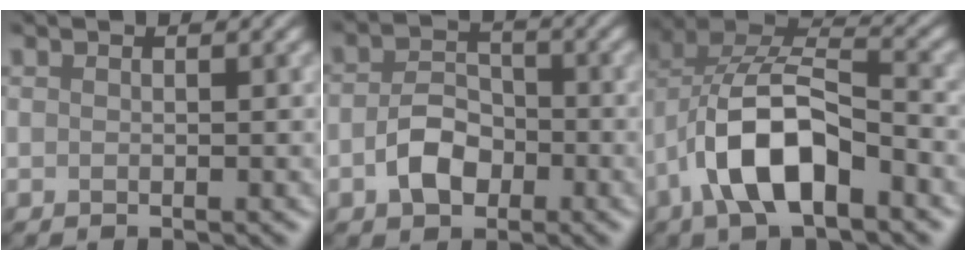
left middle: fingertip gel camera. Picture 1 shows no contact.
{"total": 3.2, "force": [-1.3, 2.3, 1.8], "torque": [-0.041, 0.006, -0.025]}
{"total": 8.9, "force": [-3.4, 4.2, 7.0], "torque": [-0.139, 0.016, -0.065]}